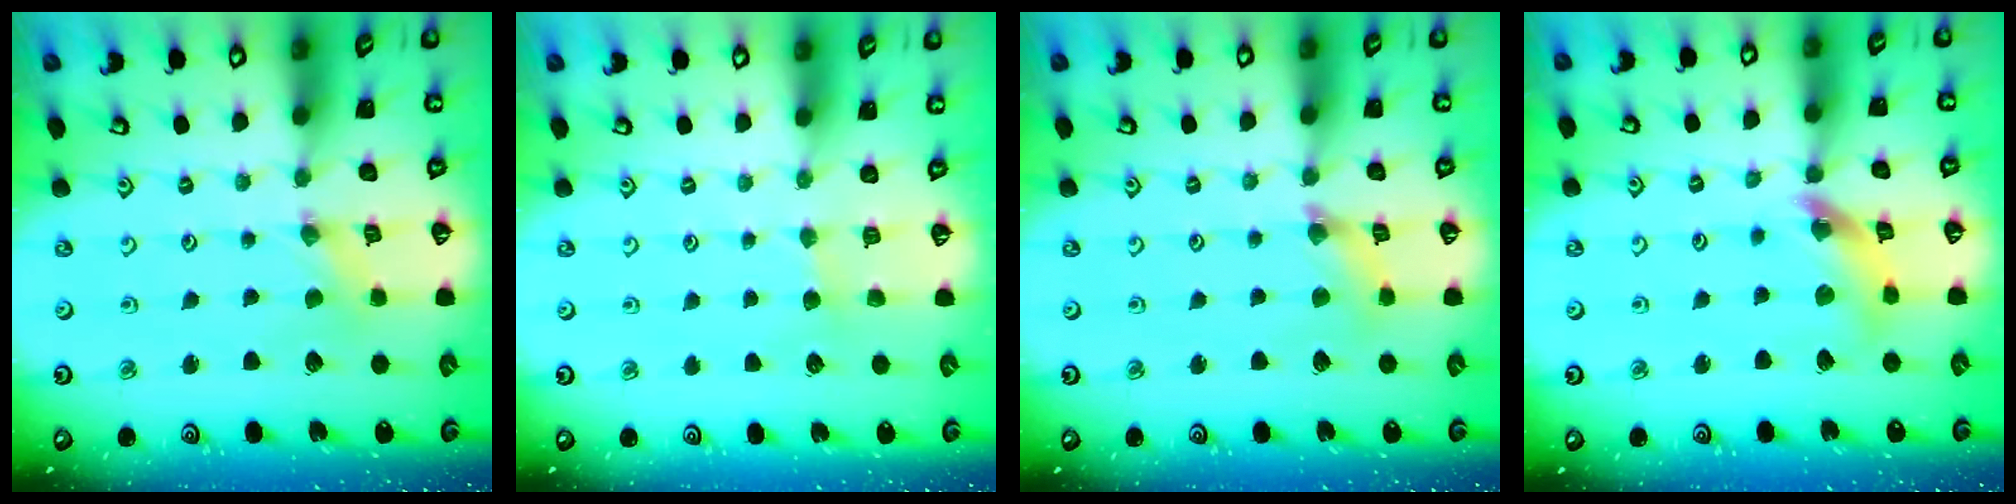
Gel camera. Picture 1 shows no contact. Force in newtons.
{"total": 2.4, "press": 2.4, "slide": 0.4}
{"total": 3.6, "press": 3.6, "slide": 0.4}
{"total": 12.1, "press": 12.0, "slide": 1.3}